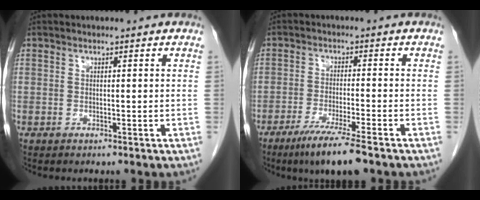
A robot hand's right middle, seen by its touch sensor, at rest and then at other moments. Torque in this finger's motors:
{"motor_torque": [1.23, -0.91, 0.61, 0.15]}